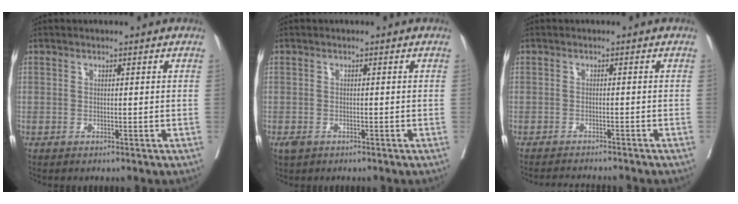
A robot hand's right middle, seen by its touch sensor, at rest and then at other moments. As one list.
[{"total": 1.9, "force": [-1.2, 1.3, 0.8], "torque": [-0.018, -0.002, -0.013]}, {"total": 6.1, "force": [-5.8, 0.4, 1.9], "torque": [-0.017, -0.010, -0.078]}]